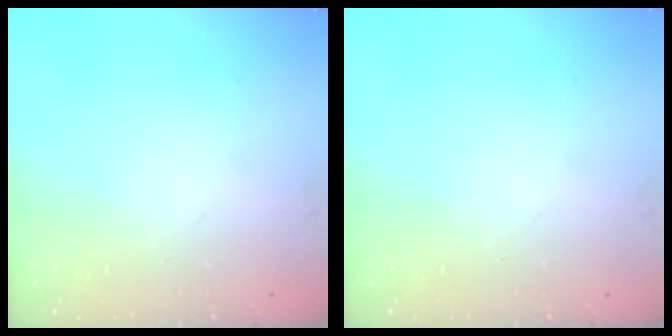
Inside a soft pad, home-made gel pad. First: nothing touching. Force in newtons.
{"total": 0.0}